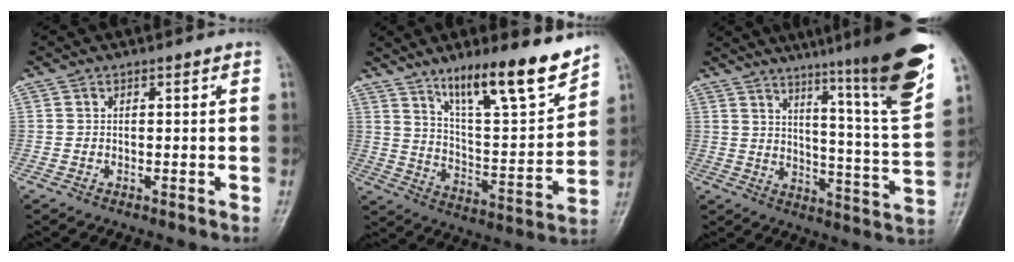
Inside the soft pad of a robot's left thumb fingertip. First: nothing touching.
{"total": 16.9, "force": [12.3, 3.3, 11.2], "torque": [-0.154, -0.079, 0.210]}
{"total": 23.2, "force": [15.5, 1.2, 17.3], "torque": [-0.225, -0.090, 0.219]}